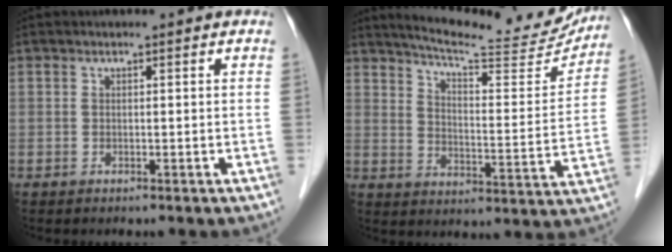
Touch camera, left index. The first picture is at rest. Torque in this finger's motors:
{"motor_torque": [0.43, -0.79, 0.07, 0.02]}